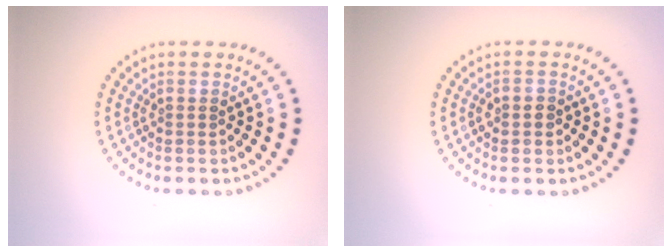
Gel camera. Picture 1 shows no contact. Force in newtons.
{"total": 1.4, "press": 1.4, "slide": 0.5}